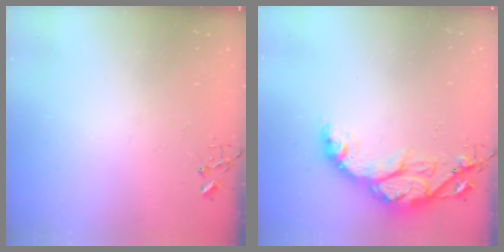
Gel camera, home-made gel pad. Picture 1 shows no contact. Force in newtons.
{"total": 15.3, "press": 15.3, "slide": 1.1}